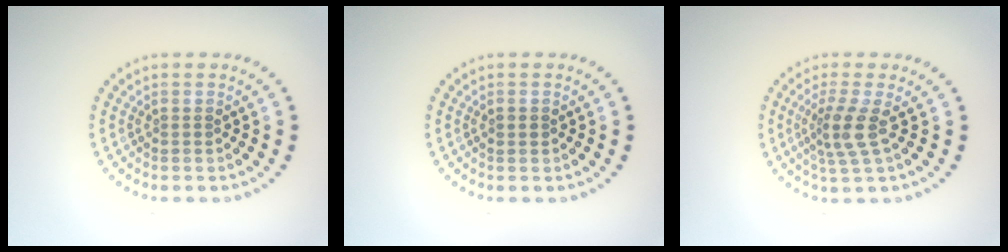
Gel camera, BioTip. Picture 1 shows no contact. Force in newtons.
{"total": 1.0, "press": 1.0, "slide": 0.1}
{"total": 2.8, "press": 2.1, "slide": 1.9}